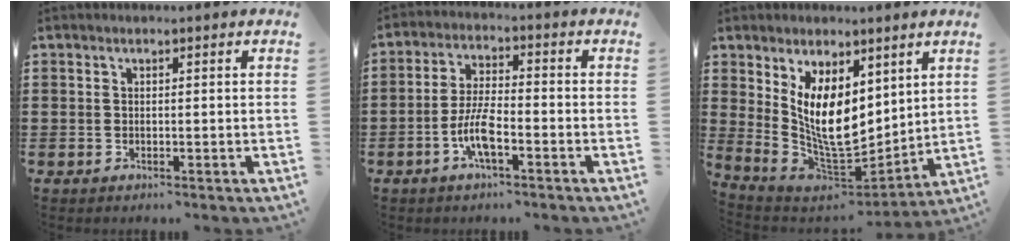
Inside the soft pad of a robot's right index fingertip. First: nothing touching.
{"total": 6.6, "force": [-3.1, 1.7, 5.6], "torque": [-0.132, -0.009, -0.065]}
{"total": 11.0, "force": [3.2, 5.8, 8.7], "torque": [-0.167, -0.024, 0.059]}